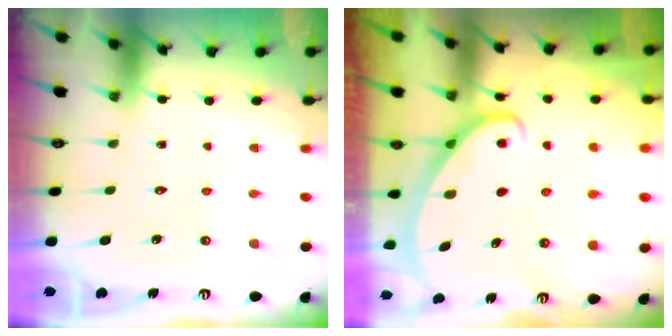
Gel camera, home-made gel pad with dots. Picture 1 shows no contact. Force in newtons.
{"total": 2.8, "press": 2.8, "slide": 0.3}